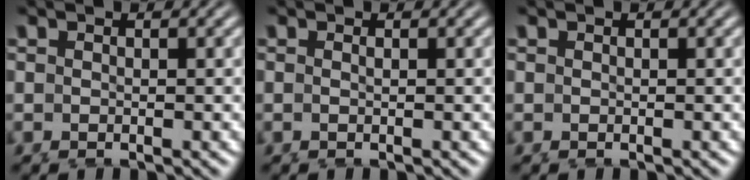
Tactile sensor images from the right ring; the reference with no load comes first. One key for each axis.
{"total": 0.6, "fx": 0.0, "fy": -0.5, "fz": 0.4, "tx": -0.007, "ty": -0.002, "tz": 0.002}
{"total": 0.0}